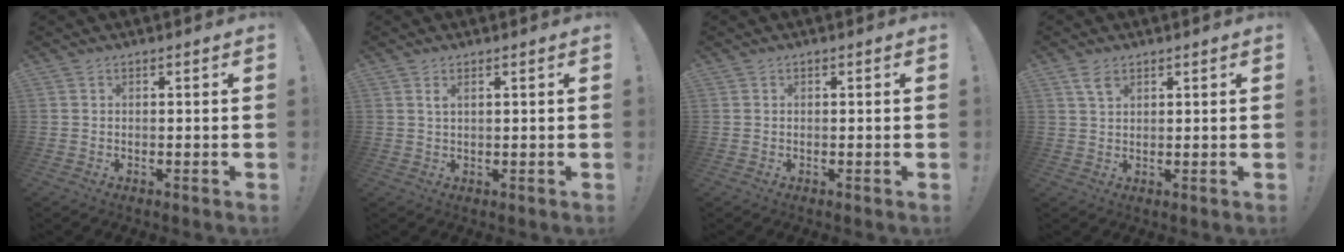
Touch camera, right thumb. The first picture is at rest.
{"total": 1.6, "force": [1.0, 0.2, 1.2], "torque": [-0.019, -0.003, 0.016]}
{"total": 0.0}
{"total": 4.1, "force": [2.4, 2.2, 2.6], "torque": [-0.039, -0.007, 0.044]}